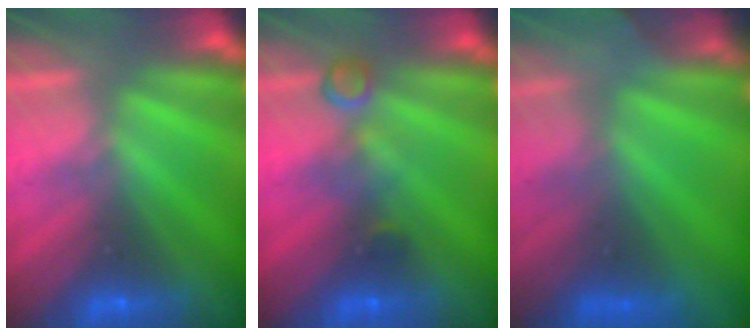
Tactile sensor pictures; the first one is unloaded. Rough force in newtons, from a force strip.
{"total": 2.9}
{"total": 6.9}